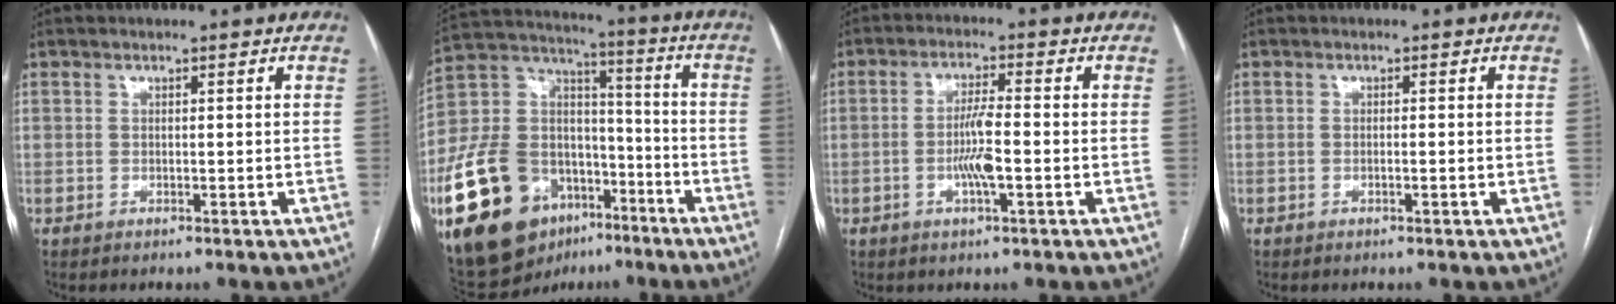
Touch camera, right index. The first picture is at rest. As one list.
[{"total": 21.7, "force": [-11.0, 13.7, 12.8], "torque": [-0.245, 0.054, -0.181]}, {"total": 5.5, "force": [-1.4, 0.4, 5.3], "torque": [-0.108, -0.002, -0.026]}, {"total": 0.9, "force": [-0.4, 0.0, 0.8], "torque": [-0.016, 0.001, -0.004]}]